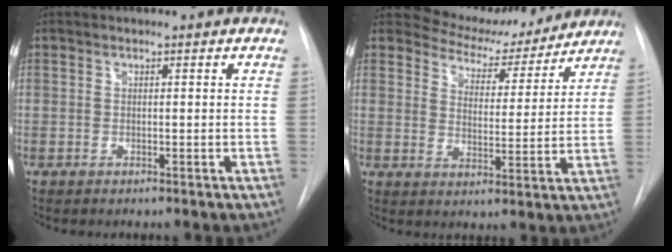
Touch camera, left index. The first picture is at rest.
{"total": 10.1, "force": [9.5, 3.3, 0.9], "torque": [-0.005, -0.004, 0.132]}